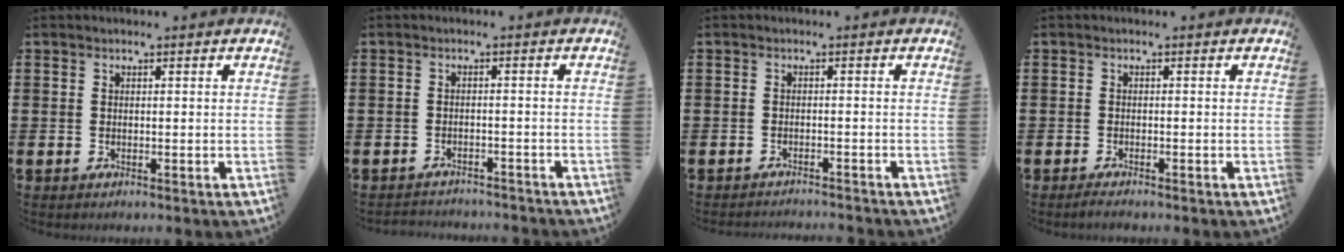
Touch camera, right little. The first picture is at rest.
{"total": 1.7, "force": [-1.7, 0.0, -0.2], "torque": [-0.002, 0.002, -0.039]}
{"total": 1.1, "force": [-1.0, -0.2, 0.0], "torque": [-0.002, 0.003, -0.022]}
{"total": 0.9, "force": [-0.7, 0.1, 0.5], "torque": [-0.010, -0.002, -0.014]}